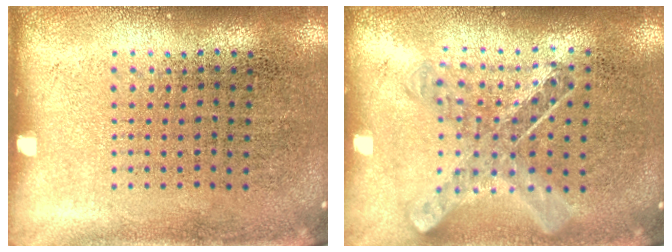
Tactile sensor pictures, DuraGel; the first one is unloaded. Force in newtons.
{"total": 1.0, "press": 1.0, "slide": 0.1}